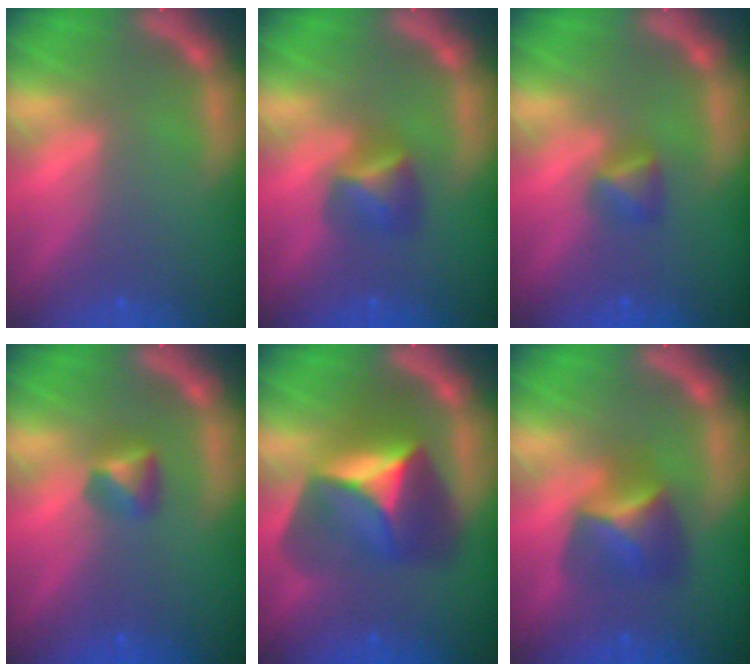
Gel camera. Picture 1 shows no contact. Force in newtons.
{"total": 2.9}
{"total": 1.9}
{"total": 1.9}
{"total": 8.5}
{"total": 4.4}